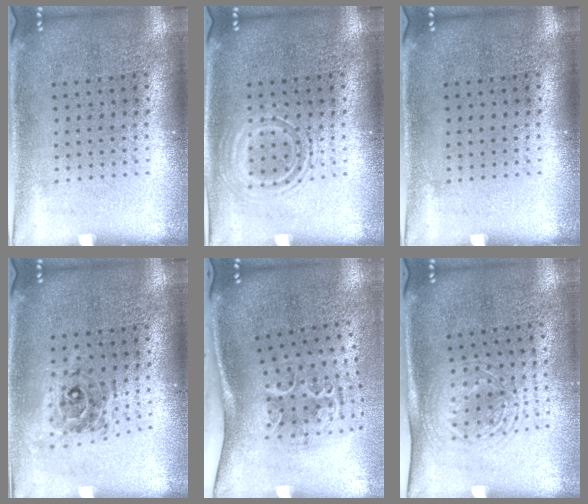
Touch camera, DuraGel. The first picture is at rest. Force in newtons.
{"total": 1.1, "press": 1.1, "slide": 0.2}
{"total": 0.0}
{"total": 0.7, "press": 0.7, "slide": 0.1}
{"total": 1.7, "press": 1.3, "slide": 1.1}
{"total": 1.7, "press": 1.4, "slide": 1.1}